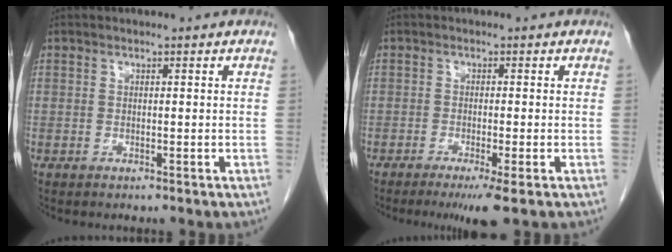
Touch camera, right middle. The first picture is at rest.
{"total": 4.4, "force": [-2.6, -0.2, 3.5], "torque": [-0.053, -0.015, -0.044]}